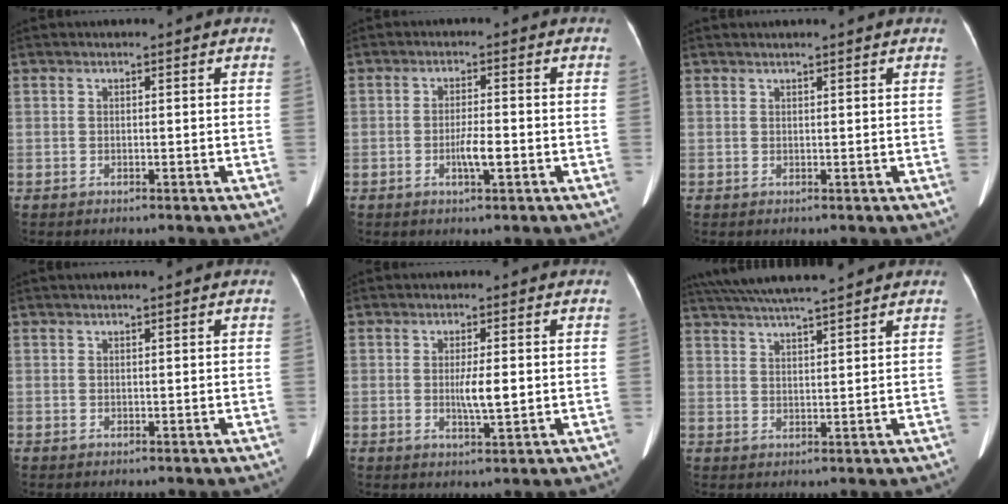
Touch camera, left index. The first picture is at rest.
{"total": 3.3, "force": [-1.5, 0.4, 3.0], "torque": [-0.057, -0.004, -0.024]}
{"total": 2.4, "force": [2.1, -0.1, 1.3], "torque": [-0.016, 0.021, 0.030]}
{"total": 0.6, "force": [0.4, -0.1, 0.5], "torque": [-0.010, 0.010, 0.011]}
{"total": 3.6, "force": [-0.4, 0.4, 3.6], "torque": [-0.068, -0.008, -0.004]}
{"total": 12.1, "force": [10.7, 0.5, 5.6], "torque": [-0.107, 0.032, 0.166]}